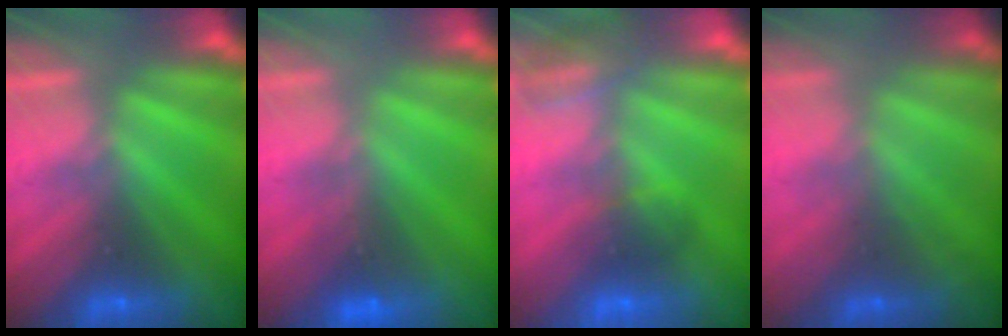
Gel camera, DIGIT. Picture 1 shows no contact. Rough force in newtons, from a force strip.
{"total": 1.2}
{"total": 3.3}
{"total": 1.7}